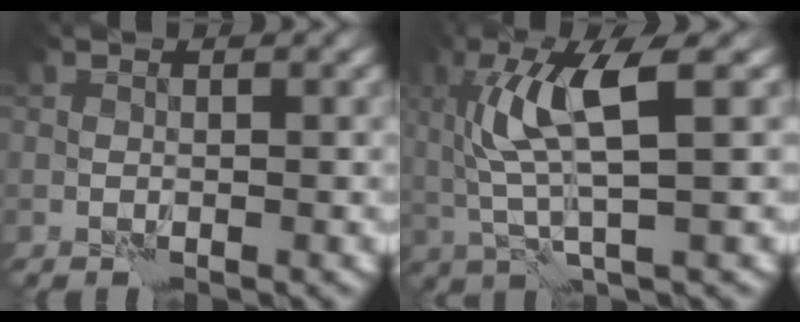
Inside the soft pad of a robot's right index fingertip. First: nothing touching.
{"total": 5.9, "force": [1.7, 0.8, 5.6], "torque": [-0.121, 0.001, 0.036]}